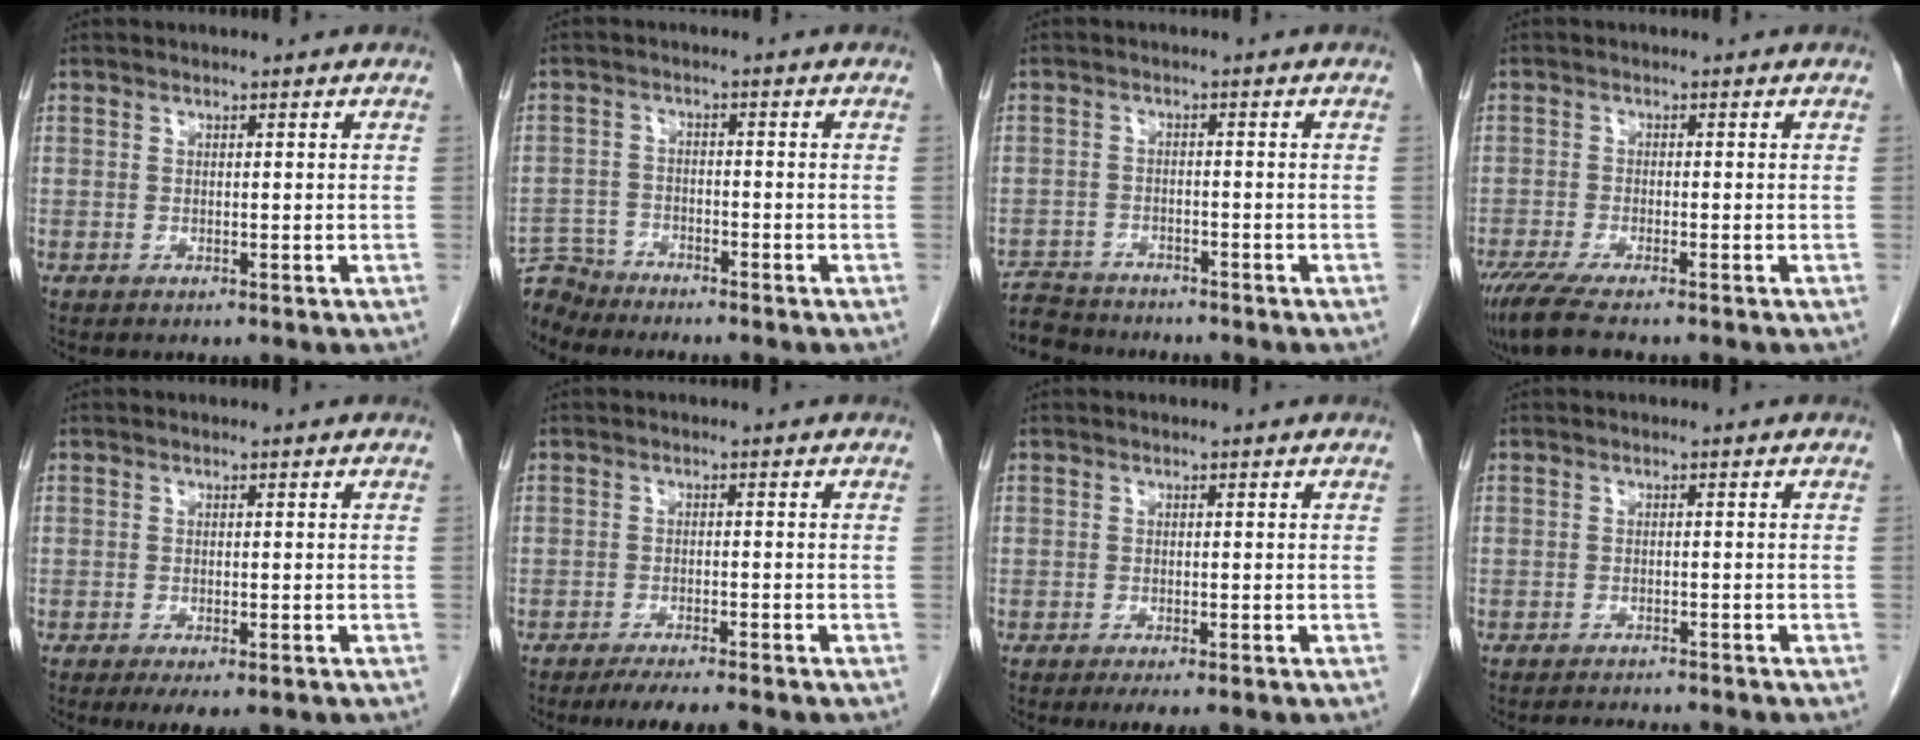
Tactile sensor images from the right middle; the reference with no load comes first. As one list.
[{"total": 4.8, "force": [-4.7, 0.7, -0.8], "torque": [0.019, -0.003, -0.088]}, {"total": 6.0, "force": [-5.8, 1.4, 0.0], "torque": [0.000, -0.004, -0.099]}, {"total": 6.6, "force": [-5.2, 0.4, 4.1], "torque": [-0.069, -0.018, -0.090]}, {"total": 3.9, "force": [-2.6, 1.2, 2.7], "torque": [-0.039, -0.010, -0.034]}, {"total": 5.2, "force": [-4.4, -0.1, 2.8], "torque": [-0.041, -0.014, -0.069]}, {"total": 2.8, "force": [-2.0, 0.6, 1.8], "torque": [-0.028, -0.009, -0.027]}, {"total": 4.0, "force": [-3.9, -0.2, 1.0], "torque": [-0.010, -0.009, -0.055]}]